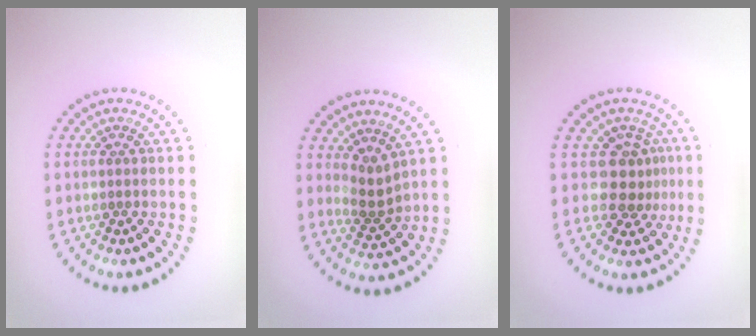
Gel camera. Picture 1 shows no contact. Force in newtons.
{"total": 2.1, "press": 1.5, "slide": 1.4}
{"total": 2.9, "press": 2.1, "slide": 2.0}